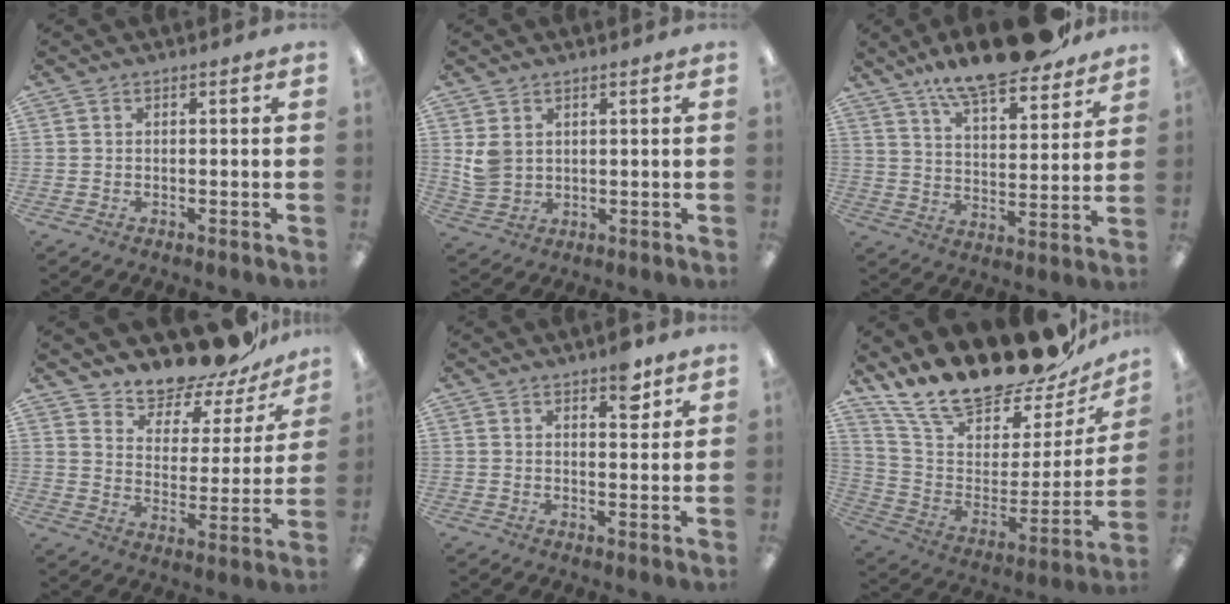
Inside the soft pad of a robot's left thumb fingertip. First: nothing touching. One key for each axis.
{"total": 5.2, "fx": 2.1, "fy": 4.1, "fz": 2.5, "tx": -0.045, "ty": 0.002, "tz": 0.044}
{"total": 15.1, "fx": 13.0, "fy": 3.3, "fz": 6.9, "tx": -0.117, "ty": -0.081, "tz": 0.225}
{"total": 13.9, "fx": 13.2, "fy": 3.7, "fz": 2.2, "tx": -0.039, "ty": -0.122, "tz": 0.233}
{"total": 5.6, "fx": 3.9, "fy": 2.4, "fz": 3.2, "tx": -0.024, "ty": -0.020, "tz": 0.061}
{"total": 23.9, "fx": 20.4, "fy": 7.0, "fz": 10.1, "tx": -0.180, "ty": -0.158, "tz": 0.360}